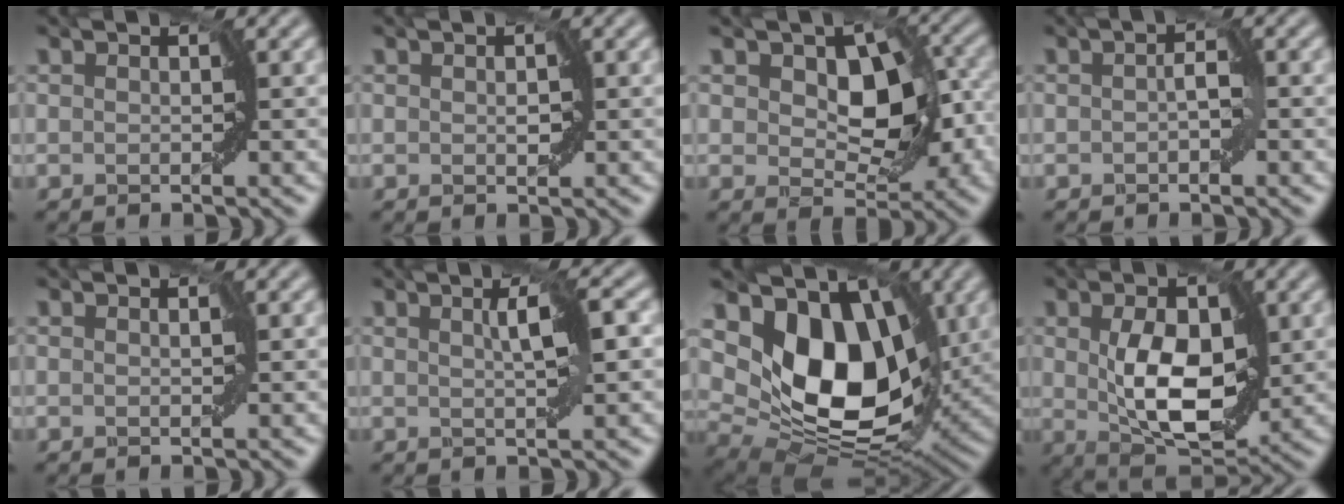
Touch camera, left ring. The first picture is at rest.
{"total": 0.6, "force": [0.1, 0.3, 0.5], "torque": [-0.013, -0.002, 0.004]}
{"total": 9.1, "force": [1.2, 5.7, 7.0], "torque": [-0.098, 0.005, 0.018]}
{"total": 1.4, "force": [-0.3, 0.5, 1.3], "torque": [-0.026, 0.004, -0.005]}
{"total": 0.5, "force": [0.3, 0.3, 0.3], "torque": [-0.004, -0.002, 0.001]}
{"total": 2.2, "force": [0.6, -0.1, 2.2], "torque": [-0.049, 0.003, 0.013]}
{"total": 12.7, "force": [3.5, 8.6, 8.7], "torque": [-0.142, -0.021, 0.066]}
{"total": 7.3, "force": [0.1, 4.0, 6.1], "torque": [-0.124, -0.010, 0.010]}